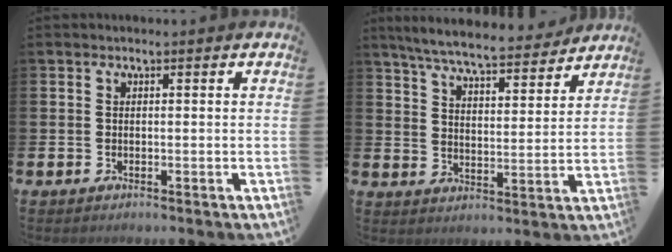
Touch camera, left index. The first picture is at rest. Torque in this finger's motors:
{"motor_torque": [0.97, -1.17, 0.62, 0.21]}